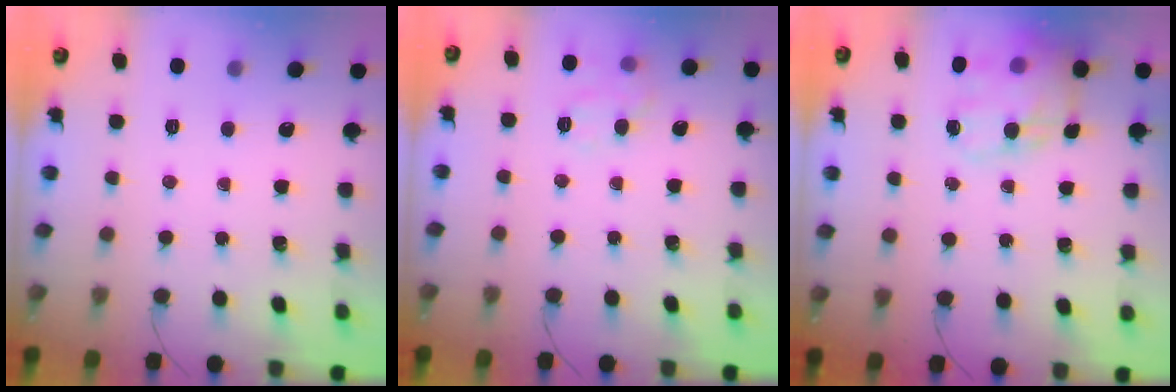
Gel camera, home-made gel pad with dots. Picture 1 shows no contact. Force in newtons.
{"total": 8.5, "press": 8.4, "slide": 0.8}
{"total": 16.1, "press": 15.7, "slide": 3.9}